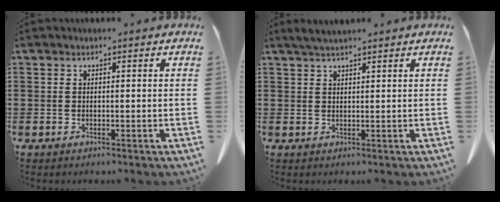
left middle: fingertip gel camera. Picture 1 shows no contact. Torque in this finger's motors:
{"motor_torque": [0.06, 0.06, 0.02, 0.01]}